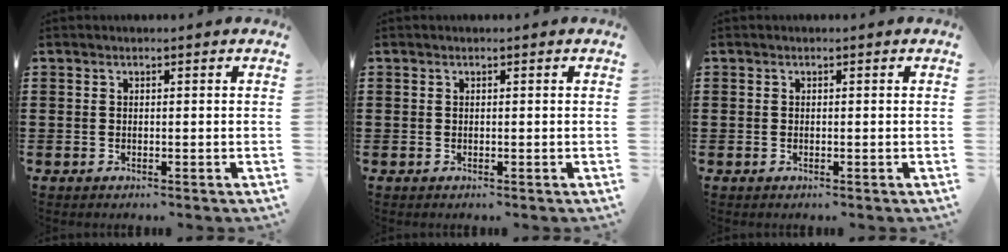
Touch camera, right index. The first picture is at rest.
{"total": 0.0}
{"total": 0.0}